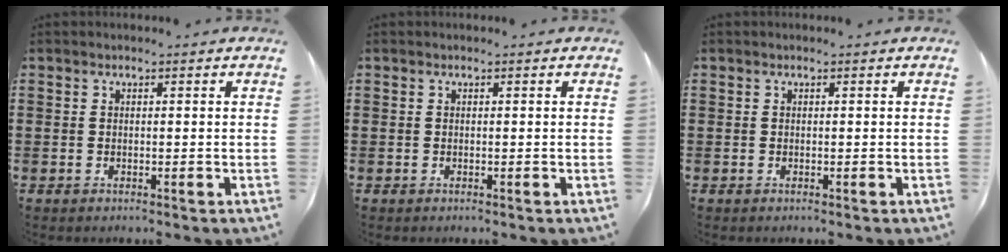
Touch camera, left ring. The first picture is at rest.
{"total": 0.0}
{"total": 0.0}